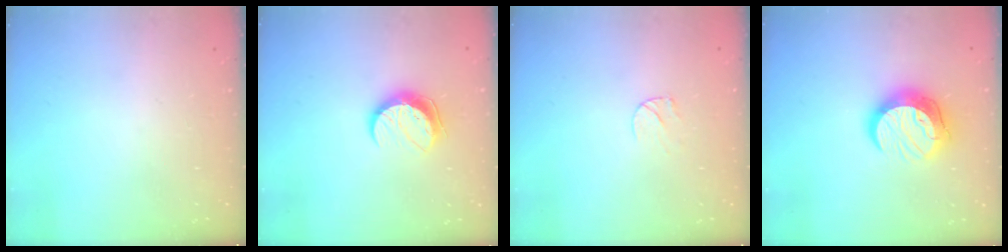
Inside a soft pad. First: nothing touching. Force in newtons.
{"total": 10.4, "press": 10.3, "slide": 0.8}
{"total": 4.7, "press": 4.7, "slide": 0.4}
{"total": 12.8, "press": 12.8, "slide": 1.1}